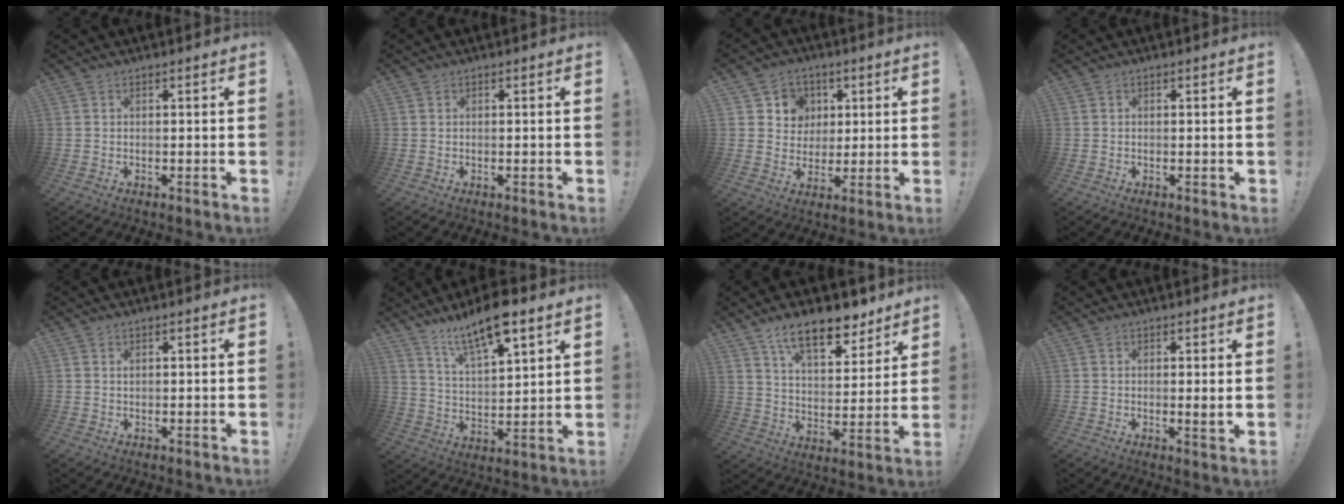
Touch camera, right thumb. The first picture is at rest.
{"total": 0.0}
{"total": 7.9, "force": [2.6, 7.4, 1.2], "torque": [-0.014, -0.022, 0.053]}
{"total": 0.0}
{"total": 0.5, "force": [0.3, 0.4, 0.0], "torque": [0.008, -0.003, 0.005]}
{"total": 13.4, "force": [9.7, 3.4, 8.6], "torque": [-0.148, -0.057, 0.164]}
{"total": 14.7, "force": [10.3, 6.0, 8.6], "torque": [-0.130, -0.063, 0.178]}
{"total": 2.4, "force": [0.6, -0.2, 2.3], "torque": [-0.026, -0.012, 0.007]}